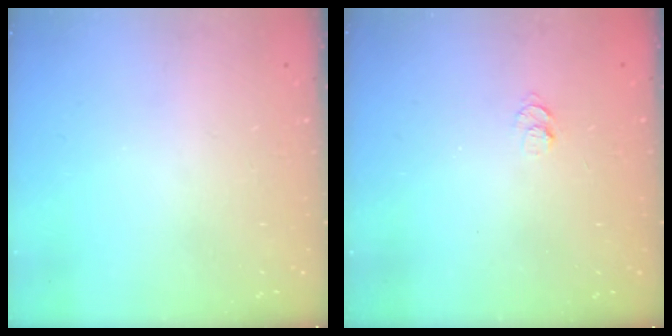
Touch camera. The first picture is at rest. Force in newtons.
{"total": 5.8, "press": 5.7, "slide": 0.8}